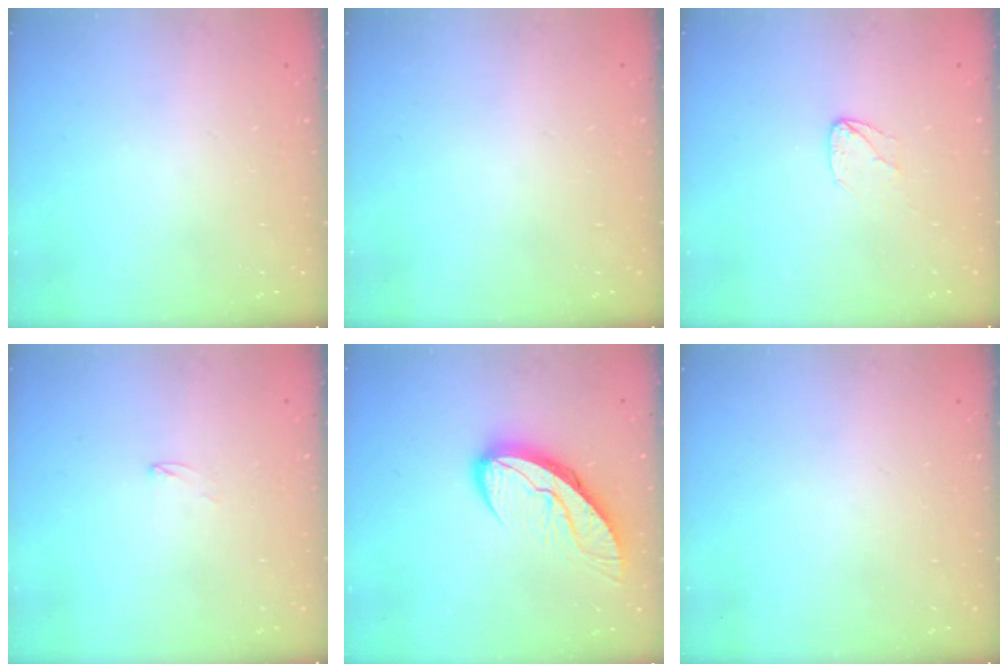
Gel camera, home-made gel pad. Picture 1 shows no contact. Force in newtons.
{"total": 0.0}
{"total": 4.5, "press": 4.4, "slide": 0.3}
{"total": 2.2, "press": 2.2, "slide": 0.2}
{"total": 9.8, "press": 9.8, "slide": 1.0}
{"total": 0.0}